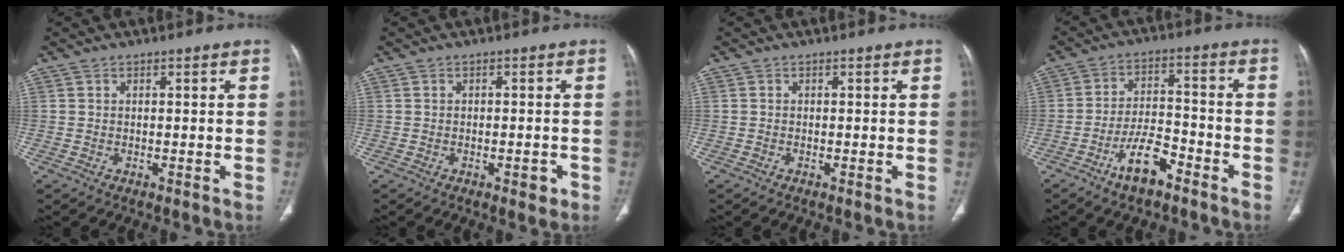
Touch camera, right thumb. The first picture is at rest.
{"total": 2.2, "force": [-1.1, 1.1, 1.6], "torque": [-0.016, 0.003, -0.012]}
{"total": 0.0}
{"total": 8.8, "force": [-5.6, 3.5, 5.8], "torque": [-0.102, 0.036, -0.099]}